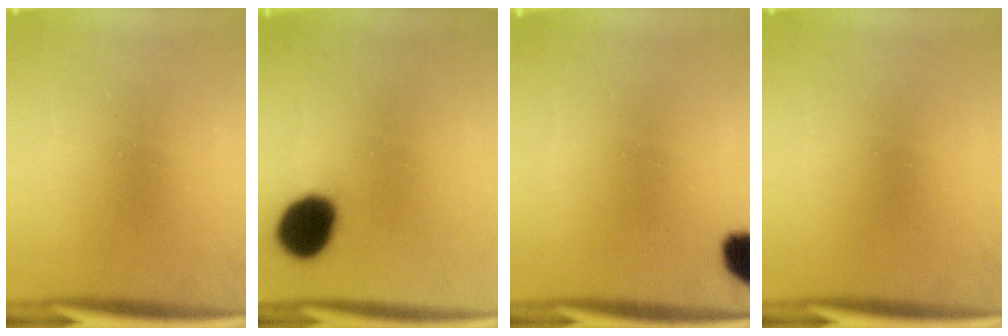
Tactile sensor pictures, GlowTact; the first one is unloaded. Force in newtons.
{"total": 12.6}
{"total": 6.1}
{"total": 0.0}